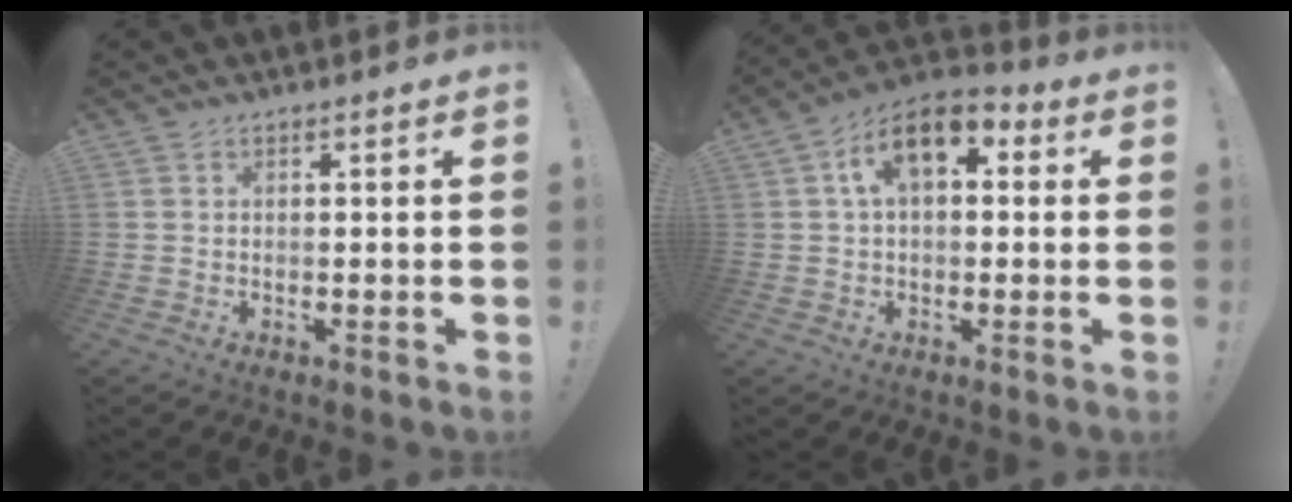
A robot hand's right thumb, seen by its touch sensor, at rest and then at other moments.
{"total": 11.0, "force": [3.9, 5.9, 8.4], "torque": [-0.145, 0.006, 0.073]}